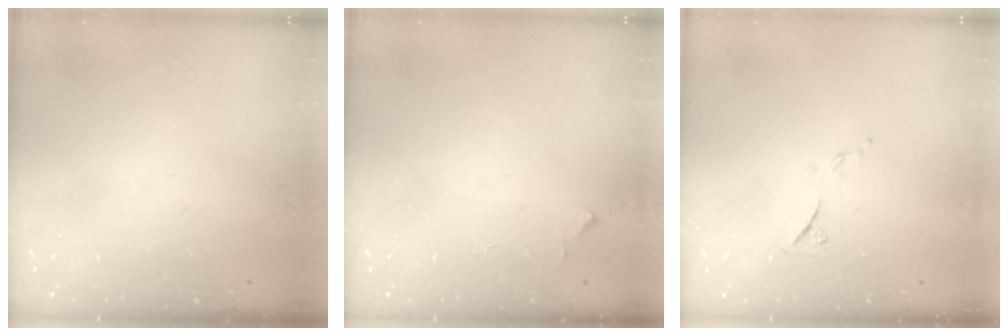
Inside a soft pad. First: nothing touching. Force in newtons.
{"total": 3.4, "press": 3.4, "slide": 0.4}
{"total": 6.1, "press": 5.9, "slide": 1.5}